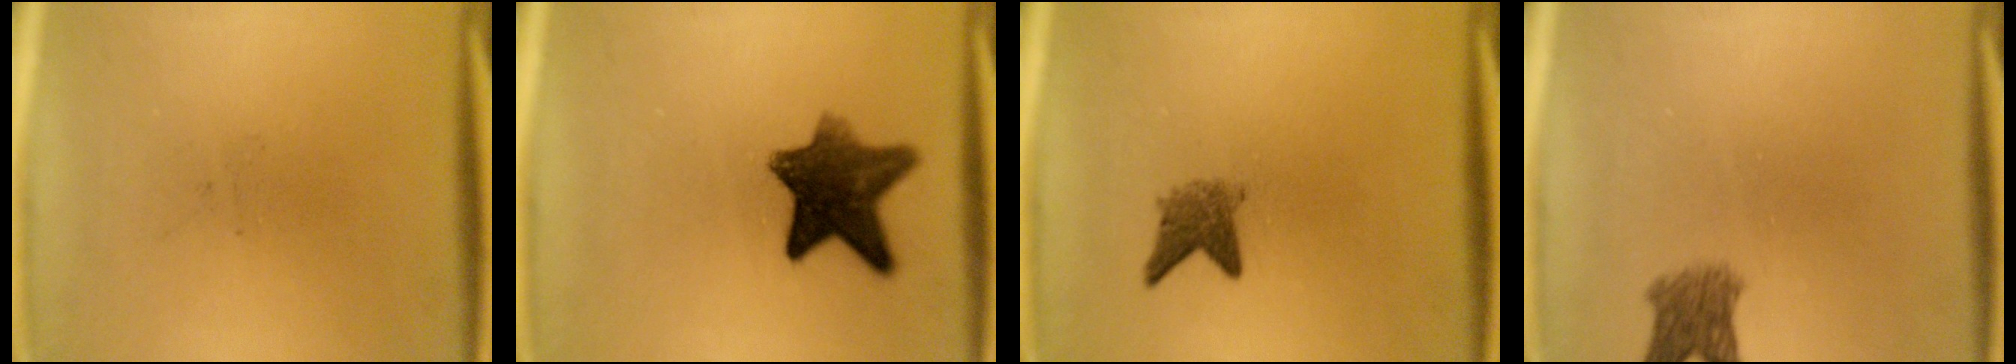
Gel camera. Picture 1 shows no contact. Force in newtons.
{"total": 9.7}
{"total": 3.0}
{"total": 3.6}